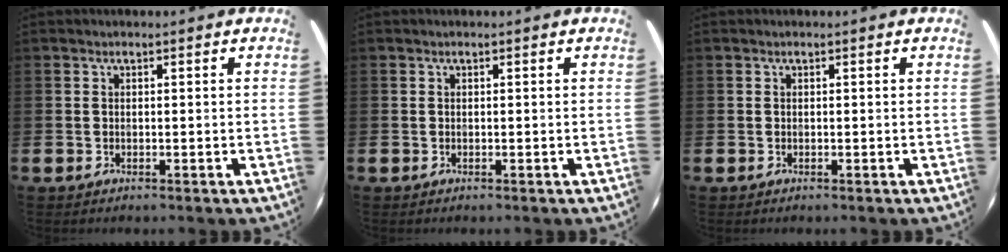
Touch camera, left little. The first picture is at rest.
{"total": 0.0}
{"total": 0.0}